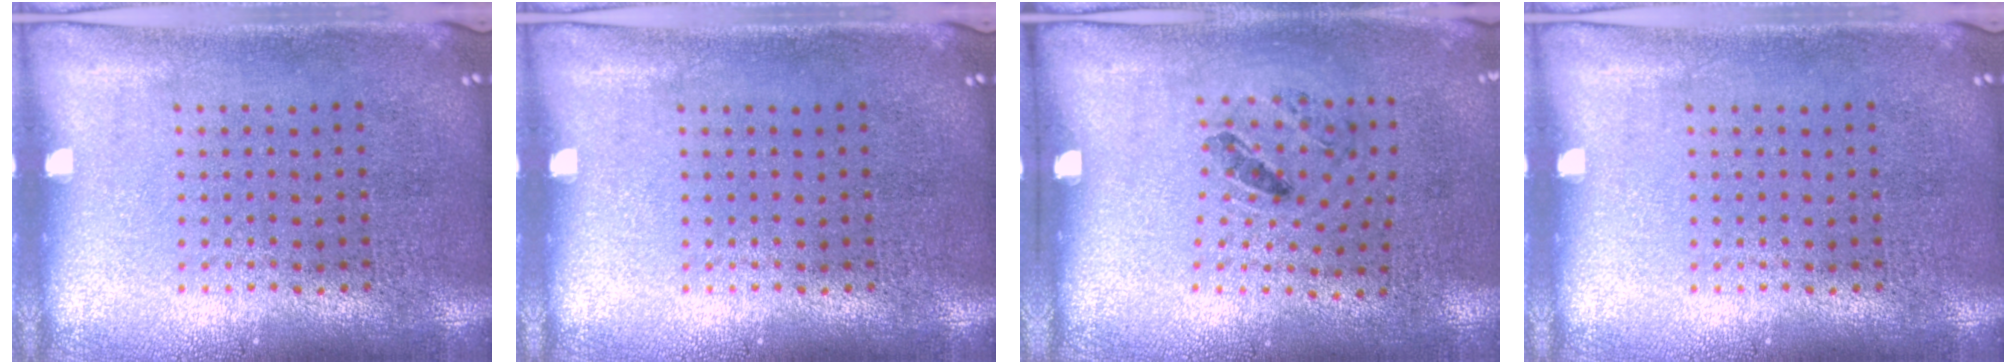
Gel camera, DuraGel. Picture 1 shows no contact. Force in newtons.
{"total": 0.0}
{"total": 1.3, "press": 0.7, "slide": 1.1}
{"total": 0.0}